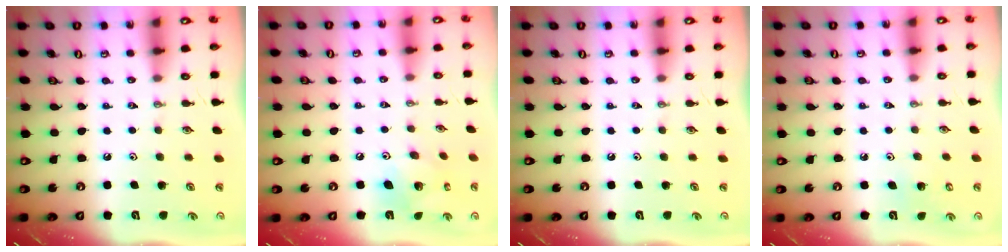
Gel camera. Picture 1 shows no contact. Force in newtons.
{"total": 10.4, "press": 10.3, "slide": 0.9}
{"total": 0.0}
{"total": 4.3, "press": 4.3, "slide": 0.3}